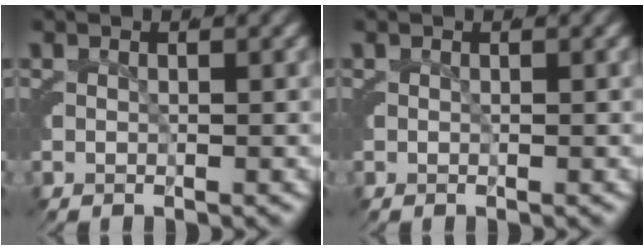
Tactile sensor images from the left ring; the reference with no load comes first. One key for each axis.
{"total": 0.0}